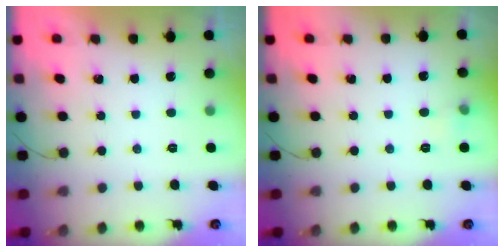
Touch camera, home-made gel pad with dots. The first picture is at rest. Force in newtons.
{"total": 3.3, "press": 3.2, "slide": 1.0}